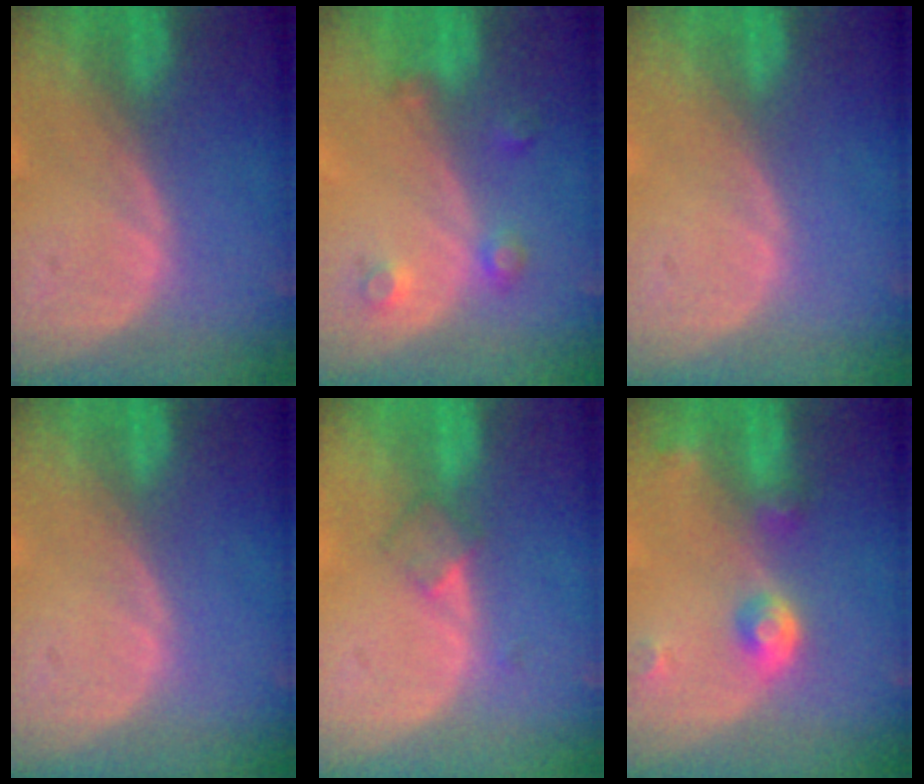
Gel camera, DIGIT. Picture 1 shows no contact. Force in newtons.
{"total": 3.5, "press": 3.1, "slide": 1.6}
{"total": 0.0}
{"total": 0.0}
{"total": 2.7, "press": 2.4, "slide": 1.1}
{"total": 4.8, "press": 4.4, "slide": 1.9}